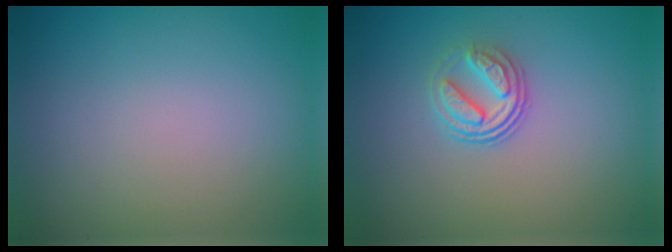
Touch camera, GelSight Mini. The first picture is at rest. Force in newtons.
{"total": 3.1, "press": 2.6, "slide": 1.7}